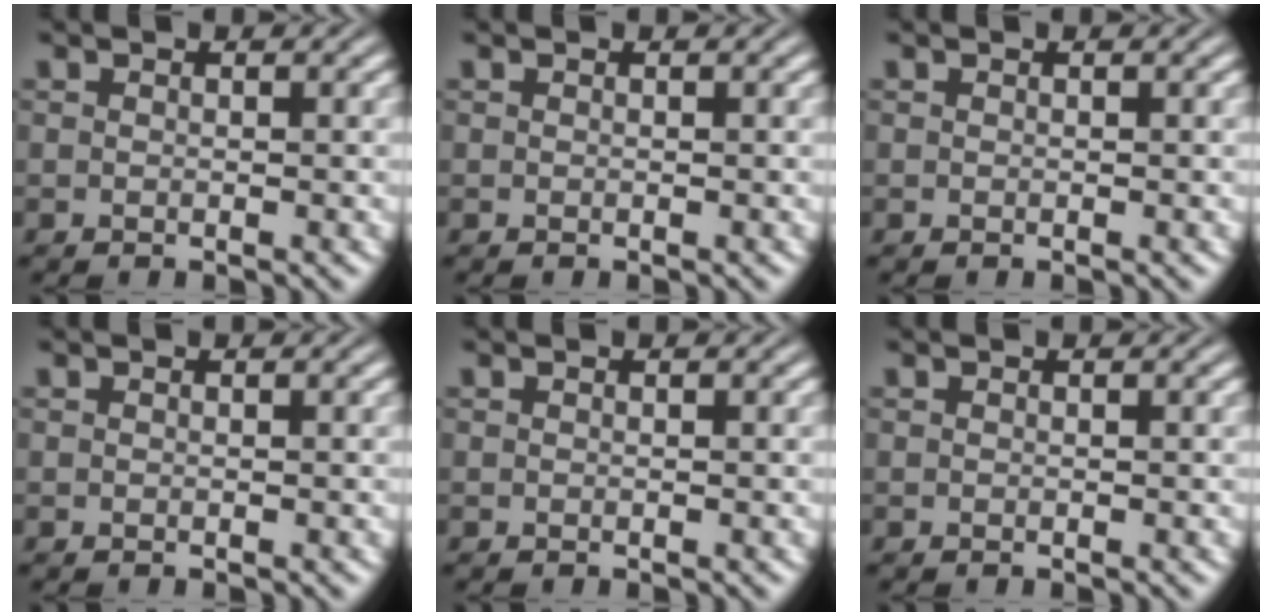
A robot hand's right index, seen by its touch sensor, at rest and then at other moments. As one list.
[{"total": 0.0}, {"total": 0.0}, {"total": 0.0}, {"total": 0.0}, {"total": 0.0}]